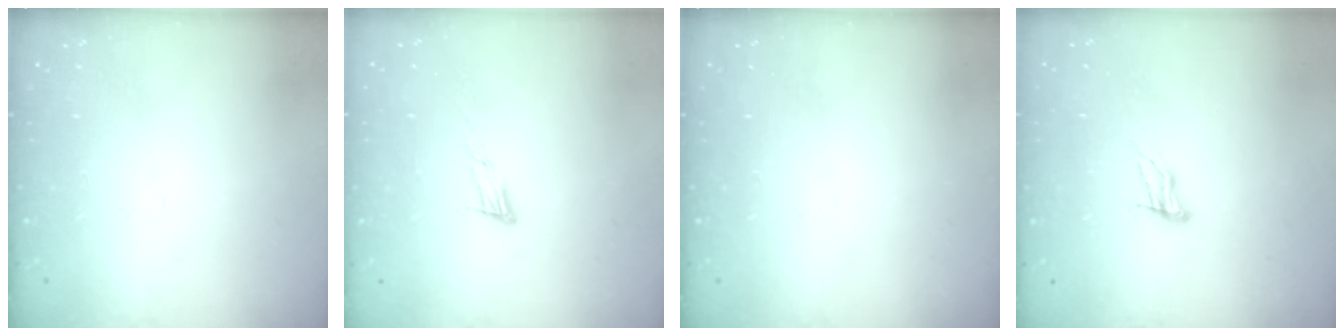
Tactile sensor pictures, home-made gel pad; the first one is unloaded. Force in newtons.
{"total": 7.3, "press": 7.2, "slide": 1.2}
{"total": 0.0}
{"total": 8.7, "press": 8.4, "slide": 2.4}